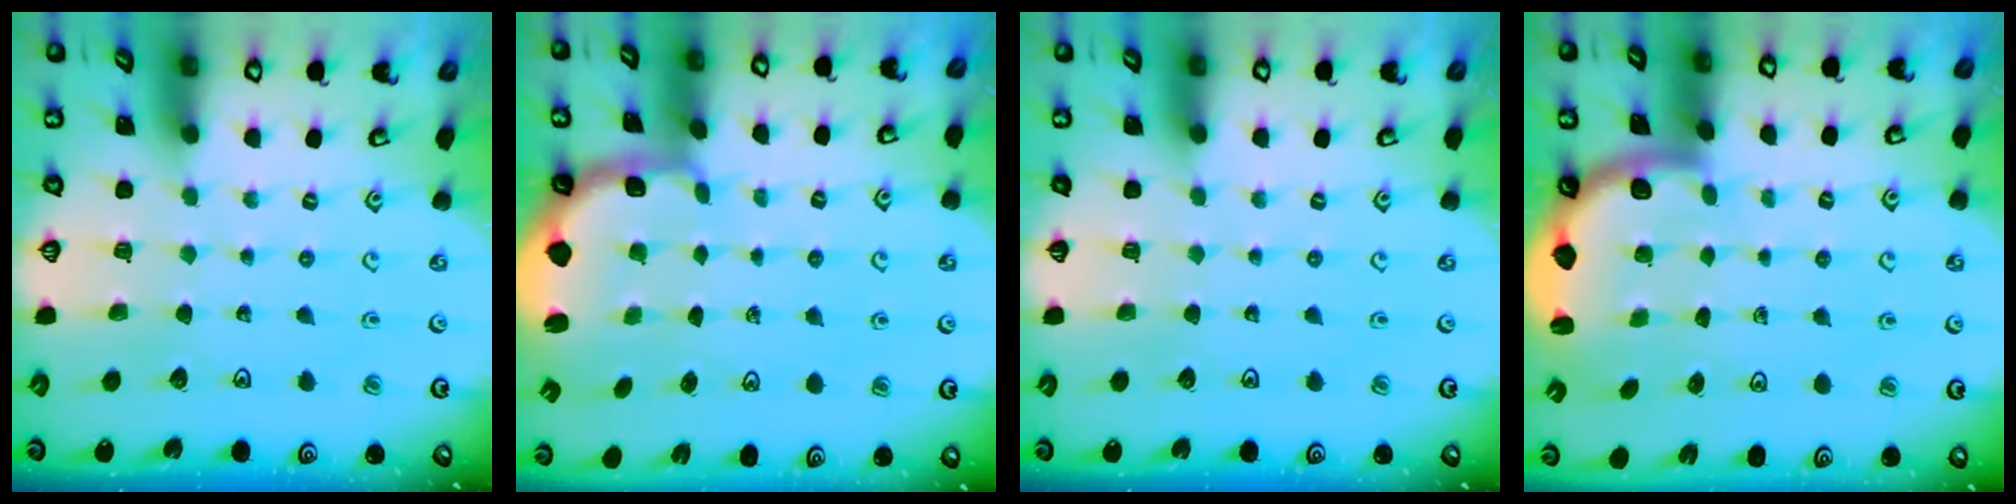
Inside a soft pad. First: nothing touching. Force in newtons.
{"total": 2.4, "press": 1.2, "slide": 2.1}
{"total": 0.0}
{"total": 2.5, "press": 2.4, "slide": 0.7}